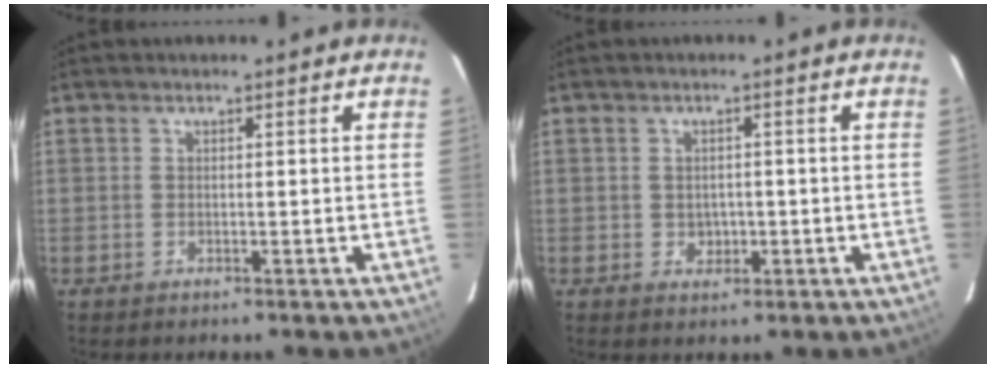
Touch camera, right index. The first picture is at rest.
{"total": 2.7, "force": [-0.5, 2.4, 1.2], "torque": [-0.020, 0.005, 0.000]}